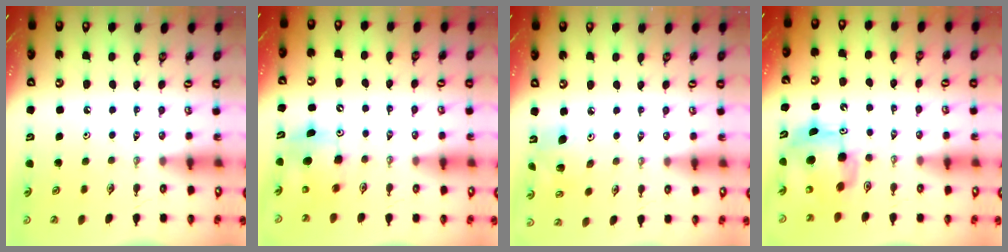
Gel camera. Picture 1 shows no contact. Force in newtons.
{"total": 8.0, "press": 7.8, "slide": 1.6}
{"total": 8.0, "press": 7.8, "slide": 1.7}
{"total": 9.9, "press": 9.8, "slide": 1.3}